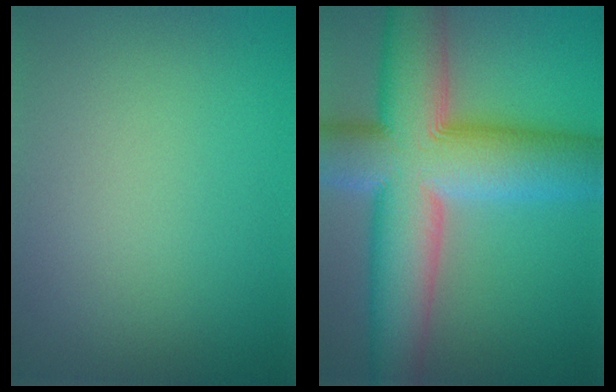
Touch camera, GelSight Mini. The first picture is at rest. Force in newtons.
{"total": 15.2, "press": 15.2, "slide": 0.8}